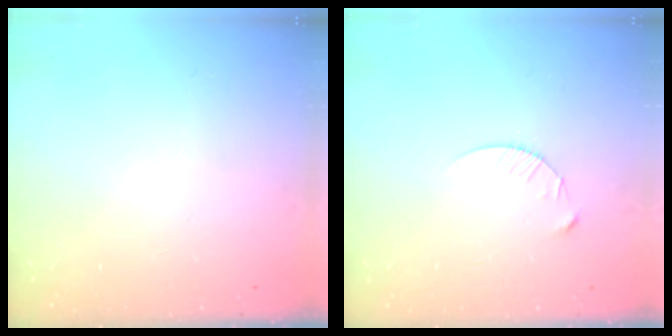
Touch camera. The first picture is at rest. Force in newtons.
{"total": 4.7, "press": 4.7, "slide": 0.6}